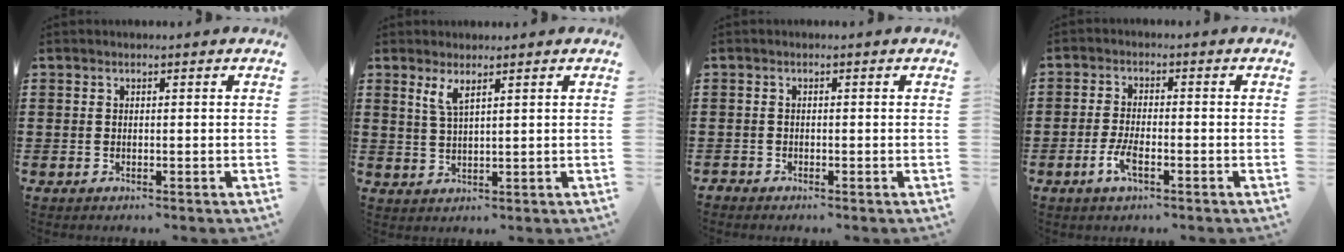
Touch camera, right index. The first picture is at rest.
{"total": 2.8, "force": [1.9, 0.6, 2.1], "torque": [-0.046, 0.002, 0.033]}
{"total": 0.8, "force": [-0.8, 0.3, 0.0], "torque": [-0.002, 0.001, -0.018]}
{"total": 3.9, "force": [-1.8, 1.3, 3.2], "torque": [-0.074, -0.002, -0.038]}